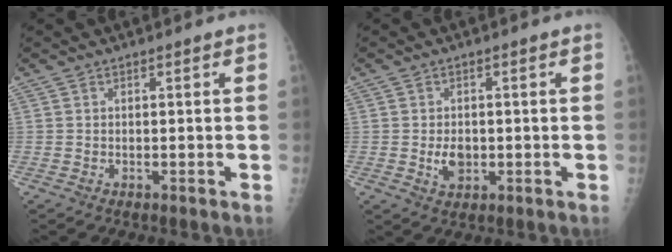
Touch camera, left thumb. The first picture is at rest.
{"total": 3.6, "force": [-0.5, 2.7, 2.4], "torque": [-0.032, -0.001, -0.003]}